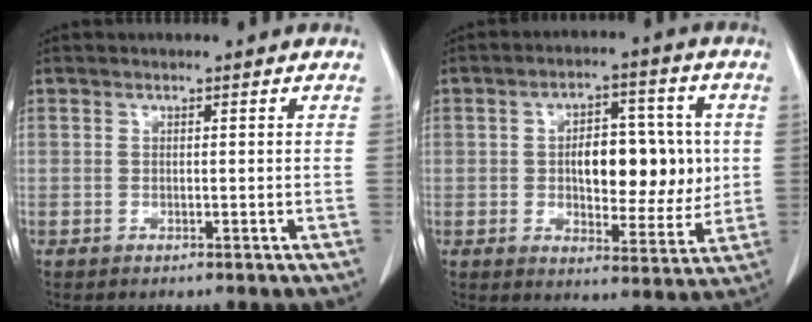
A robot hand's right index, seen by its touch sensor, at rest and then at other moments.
{"total": 11.6, "force": [0.9, 5.1, 10.4], "torque": [-0.153, 0.012, 0.020]}